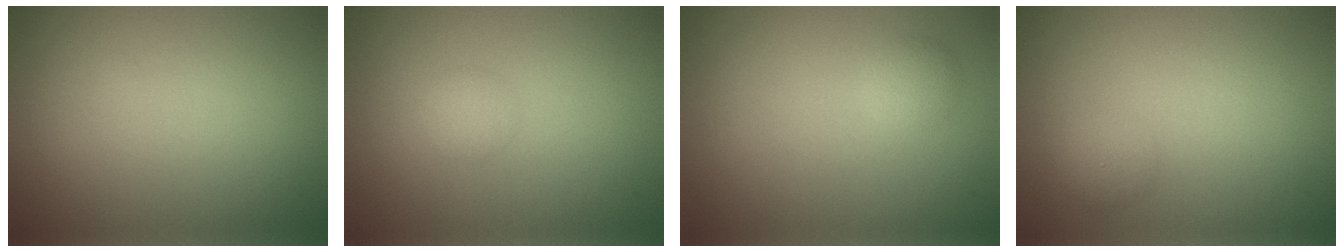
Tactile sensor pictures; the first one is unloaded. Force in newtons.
{"total": 1.3, "press": 1.3, "slide": 0.1}
{"total": 1.3, "press": 1.3, "slide": 0.0}
{"total": 1.3, "press": 1.2, "slide": 0.1}